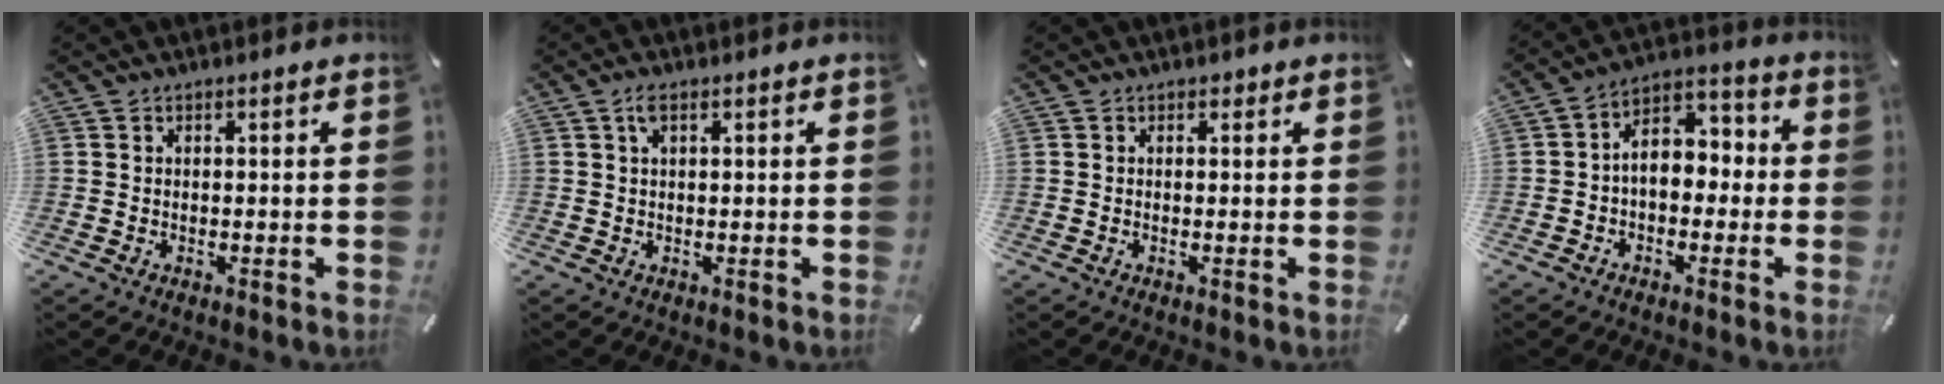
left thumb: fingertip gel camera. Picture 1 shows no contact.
{"total": 2.3, "force": [1.0, 0.8, 1.9], "torque": [-0.041, 0.004, 0.016]}
{"total": 0.6, "force": [0.2, 0.5, 0.1], "torque": [0.007, 0.002, 0.001]}
{"total": 7.1, "force": [-0.9, 5.4, 4.5], "torque": [-0.076, 0.008, -0.017]}